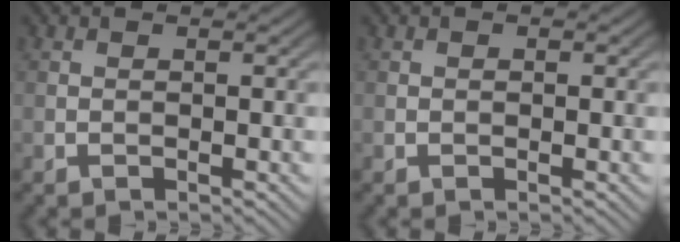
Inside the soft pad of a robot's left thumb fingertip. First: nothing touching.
{"total": 0.0}